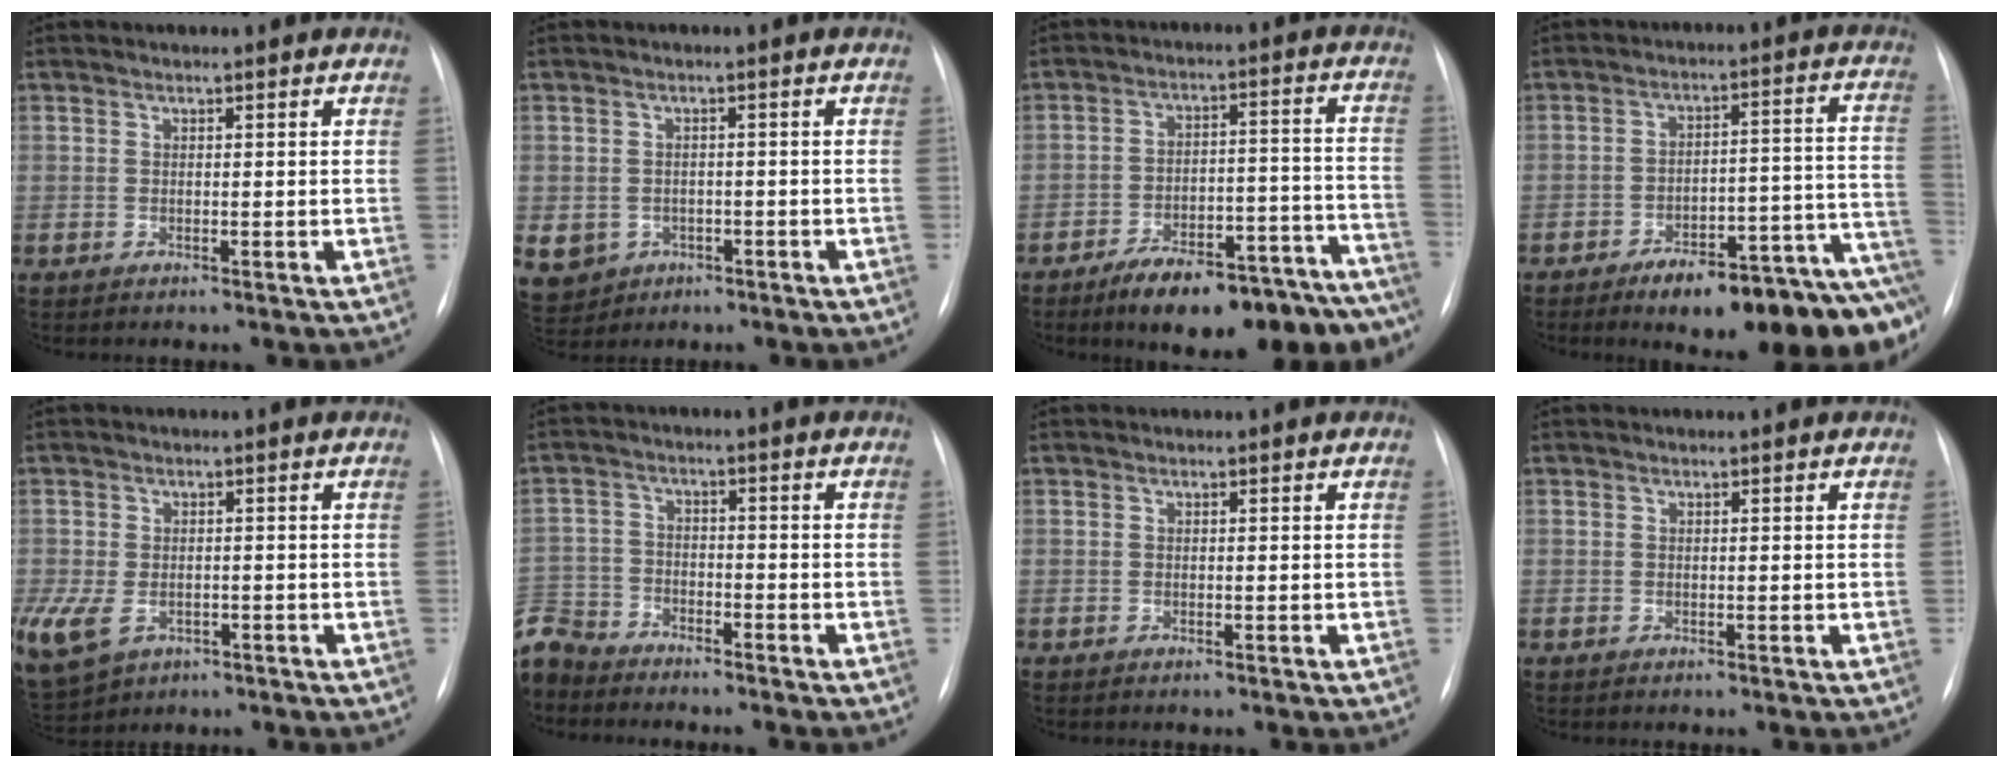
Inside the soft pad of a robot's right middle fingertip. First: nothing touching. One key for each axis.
{"total": 9.9, "fx": -3.8, "fy": 8.6, "fz": 2.9, "tx": -0.093, "ty": 0.010, "tz": -0.045}
{"total": 20.3, "fx": -16.5, "fy": 5.8, "fz": 10.2, "tx": -0.072, "ty": 0.045, "tz": -0.232}
{"total": 18.0, "fx": -12.5, "fy": 3.8, "fz": 12.3, "tx": -0.073, "ty": 0.045, "tz": -0.171}
{"total": 19.0, "fx": -8.0, "fy": 14.1, "fz": 9.9, "tx": -0.321, "ty": -0.031, "tz": -0.117}
{"total": 8.6, "fx": -8.0, "fy": 3.3, "fz": 0.7, "tx": -0.026, "ty": 0.001, "tz": -0.157}
{"total": 0.0}
{"total": 0.0}